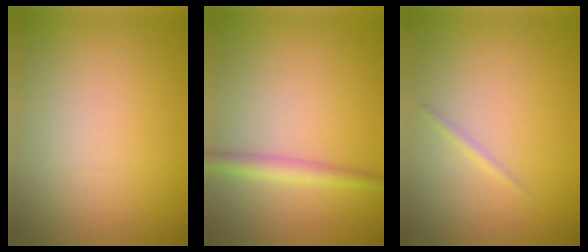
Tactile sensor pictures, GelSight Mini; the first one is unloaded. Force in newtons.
{"total": 2.3, "press": 2.3, "slide": 0.1}
{"total": 0.6, "press": 0.6, "slide": 0.0}